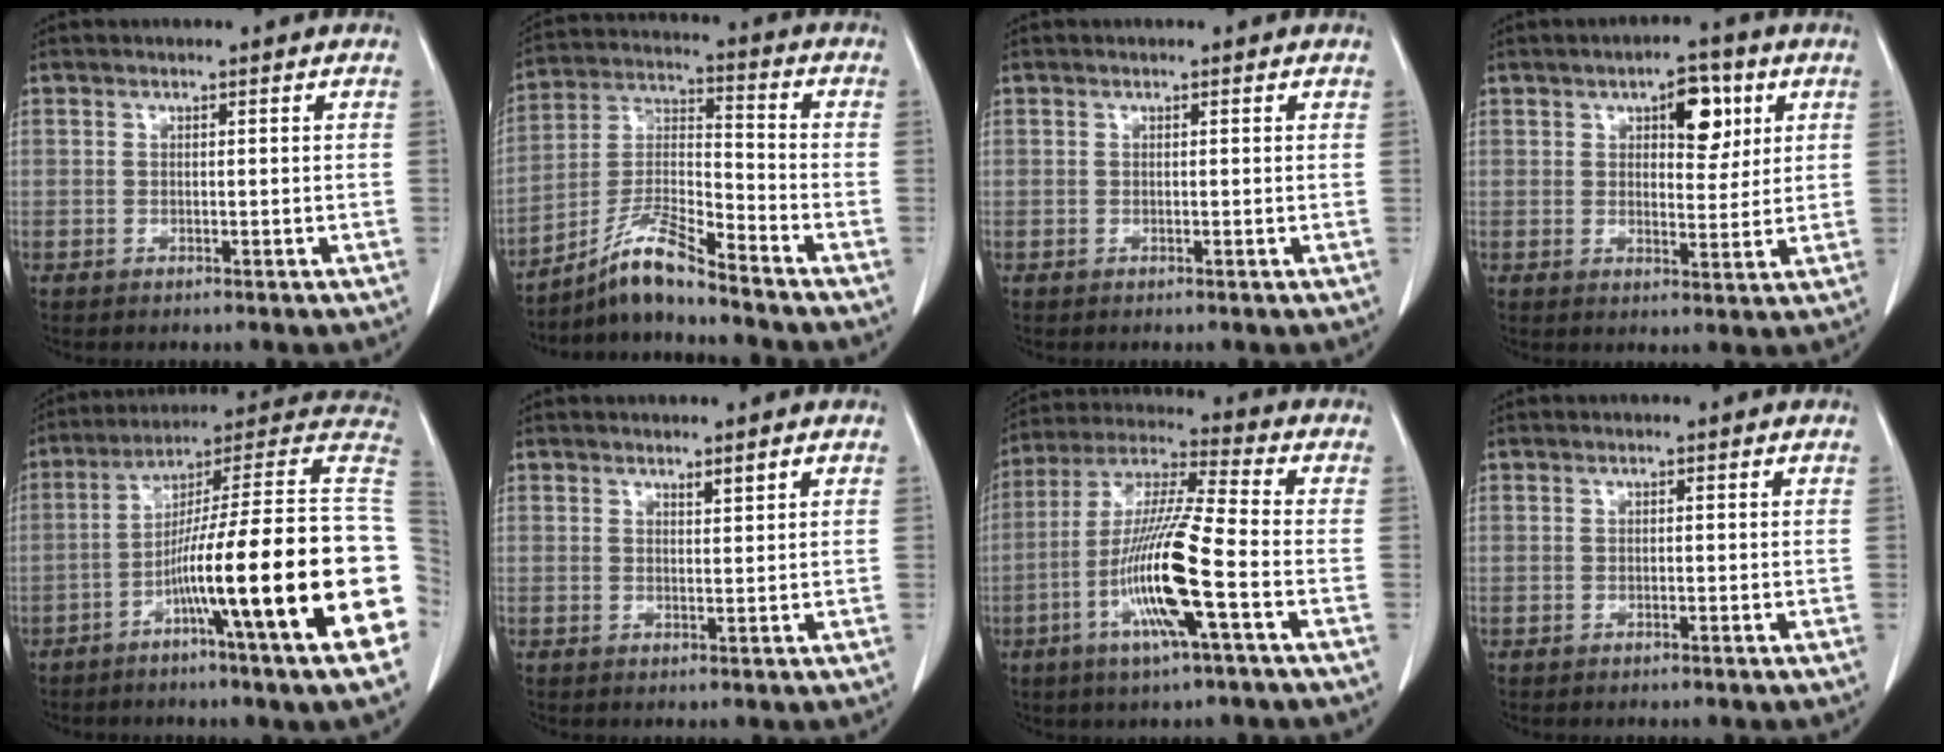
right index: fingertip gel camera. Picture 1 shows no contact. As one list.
[{"total": 9.3, "force": [-7.9, -0.2, 4.9], "torque": [-0.107, -0.004, -0.149]}, {"total": 0.0}, {"total": 6.8, "force": [3.0, 3.0, 5.4], "torque": [-0.073, 0.006, 0.042]}, {"total": 25.0, "force": [-6.3, -0.6, 24.2], "torque": [-0.264, 0.005, -0.116]}, {"total": 1.3, "force": [0.9, 0.0, 0.9], "torque": [-0.017, -0.003, 0.016]}, {"total": 14.5, "force": [-4.7, 0.1, 13.7], "torque": [-0.278, -0.008, -0.096]}, {"total": 0.0}]